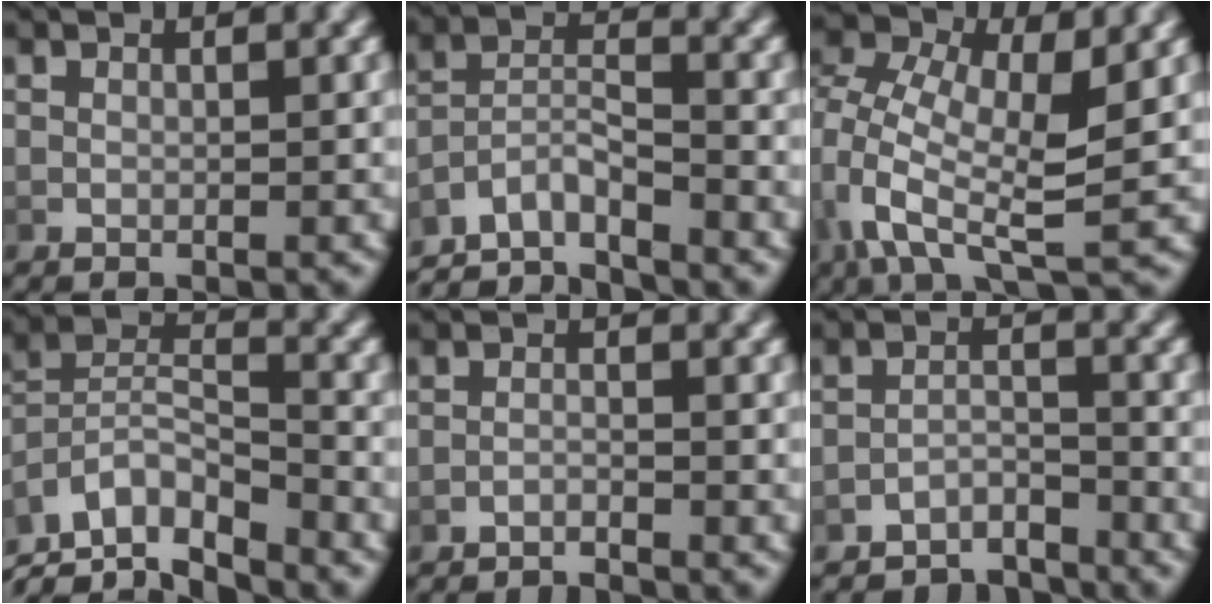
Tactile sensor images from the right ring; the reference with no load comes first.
{"total": 9.1, "force": [-7.5, 4.3, 3.0], "torque": [-0.057, -0.033, -0.120]}
{"total": 7.7, "force": [0.0, 4.5, 6.2], "torque": [-0.121, -0.034, 0.005]}
{"total": 10.8, "force": [-5.7, 7.2, 5.7], "torque": [-0.125, -0.048, -0.086]}
{"total": 2.9, "force": [-2.8, 0.3, 0.2], "torque": [-0.008, -0.011, -0.045]}
{"total": 4.9, "force": [-4.7, 1.1, 0.7], "torque": [-0.005, -0.016, -0.078]}